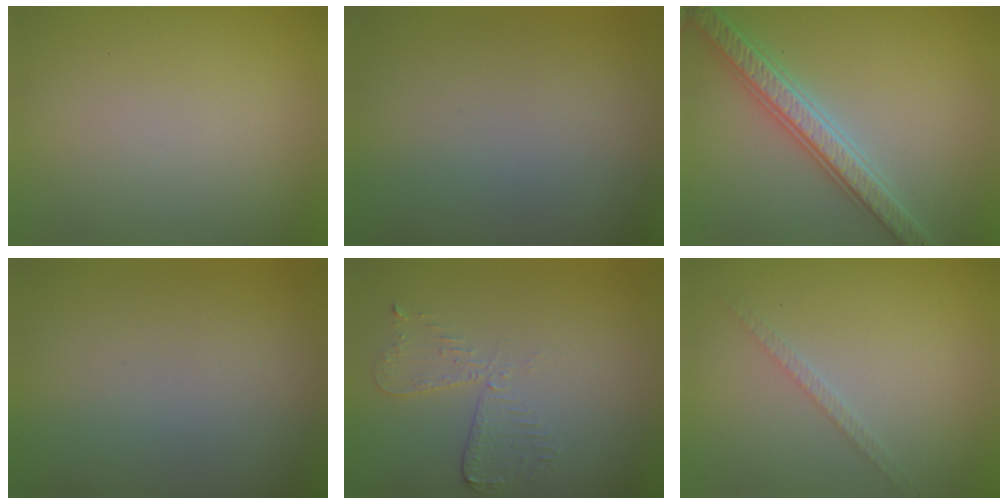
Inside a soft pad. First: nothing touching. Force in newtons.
{"total": 0.0}
{"total": 5.6, "press": 5.4, "slide": 1.1}
{"total": 0.0}
{"total": 2.6, "press": 2.3, "slide": 1.3}
{"total": 1.3, "press": 1.3, "slide": 0.2}